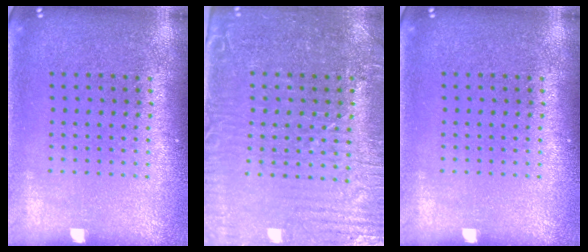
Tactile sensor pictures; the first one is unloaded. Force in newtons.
{"total": 3.8, "press": 3.5, "slide": 1.6}
{"total": 0.0}